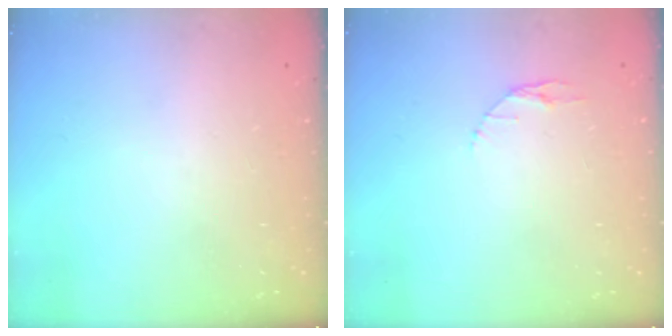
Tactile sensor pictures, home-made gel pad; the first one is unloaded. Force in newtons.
{"total": 2.9, "press": 2.9, "slide": 0.4}